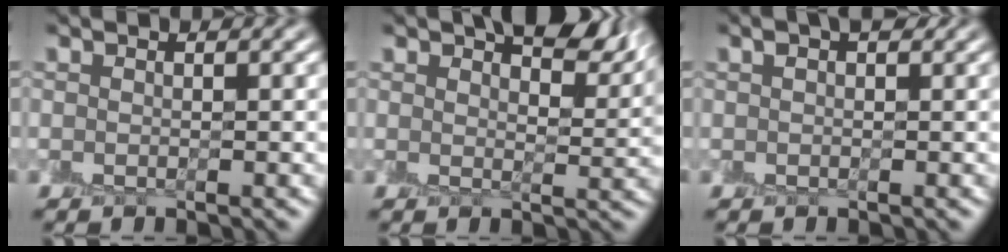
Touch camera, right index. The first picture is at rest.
{"total": 8.5, "force": [5.6, 3.4, 5.5], "torque": [-0.054, 0.024, 0.069]}
{"total": 1.5, "force": [0.9, 0.5, 1.1], "torque": [-0.008, 0.009, 0.013]}